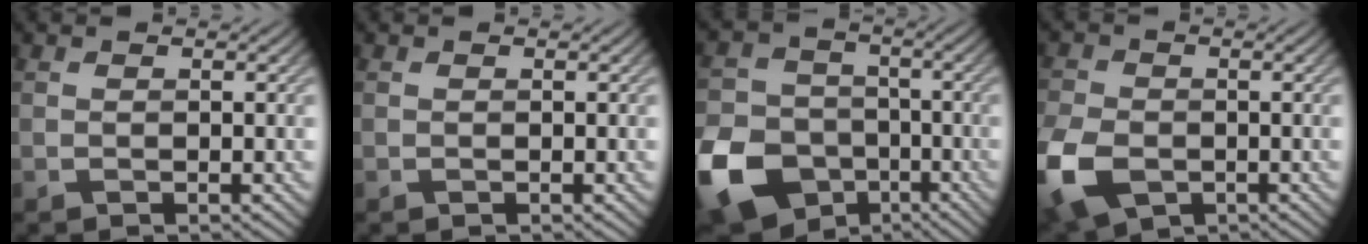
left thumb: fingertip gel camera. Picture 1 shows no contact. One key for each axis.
{"total": 0.0}
{"total": 14.9, "fx": -7.0, "fy": 11.2, "fz": 6.9, "tx": -0.204, "ty": -0.049, "tz": -0.132}
{"total": 10.1, "fx": -4.0, "fy": 6.7, "fz": 6.4, "tx": -0.182, "ty": -0.029, "tz": -0.074}